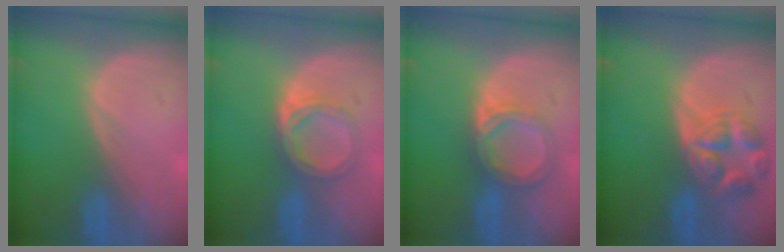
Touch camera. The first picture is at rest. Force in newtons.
{"total": 4.6, "press": 4.5, "slide": 0.8}
{"total": 5.6, "press": 5.2, "slide": 1.9}
{"total": 7.9, "press": 7.0, "slide": 3.6}